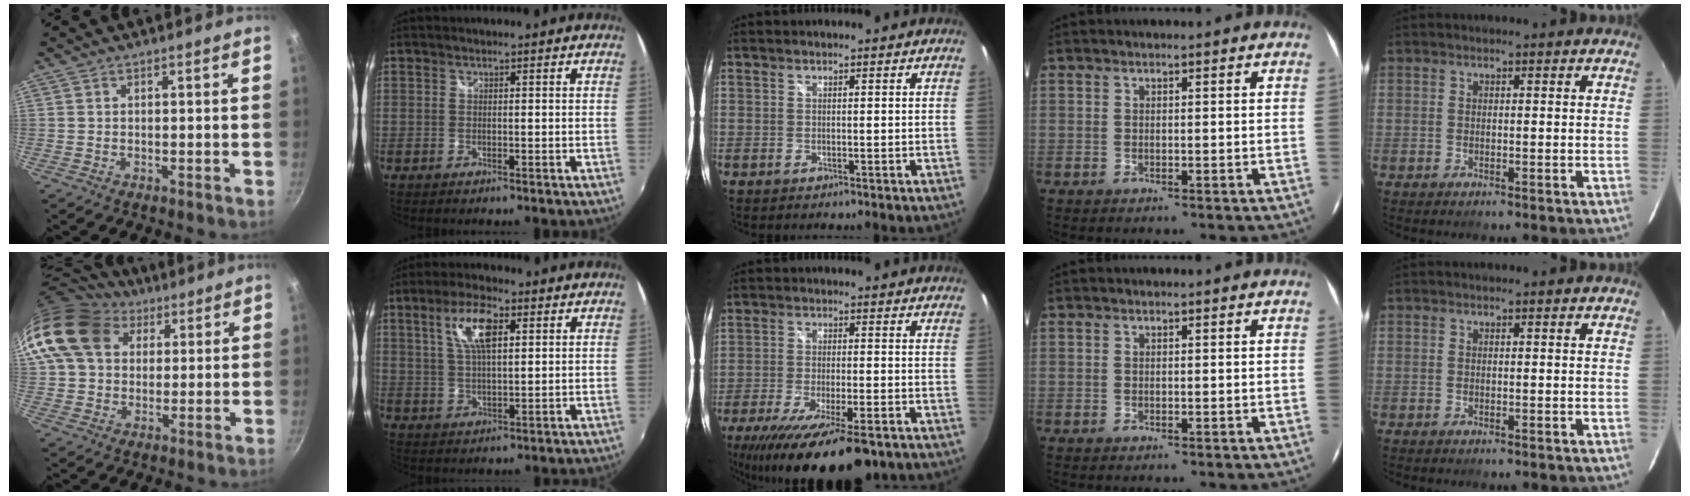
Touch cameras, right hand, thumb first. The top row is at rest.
{"thumb": {"total": 17.2, "force": [6.2, 13.1, 9.2], "torque": [-0.161, 0.016, 0.101]}, "index": {"total": 8.5, "force": [3.1, 3.1, 7.2], "torque": [-0.139, 0.011, 0.059]}, "middle": {"total": 18.6, "force": [-12.6, 4.6, 12.9], "torque": [-0.243, -0.065, -0.197]}}